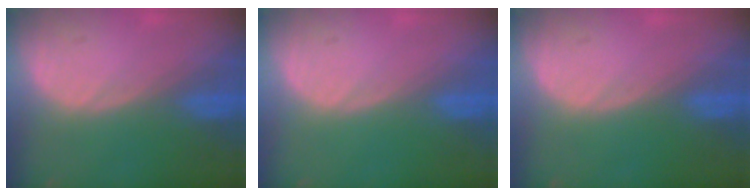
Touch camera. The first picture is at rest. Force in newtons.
{"total": 0.0}
{"total": 0.0}